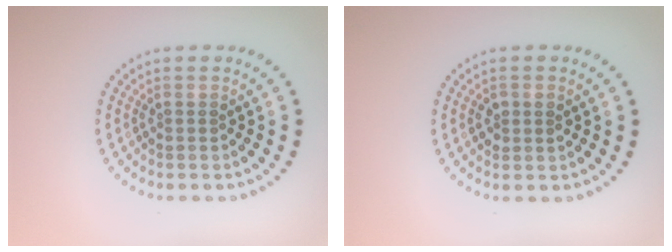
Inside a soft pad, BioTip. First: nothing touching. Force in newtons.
{"total": 1.4, "press": 1.4, "slide": 0.3}